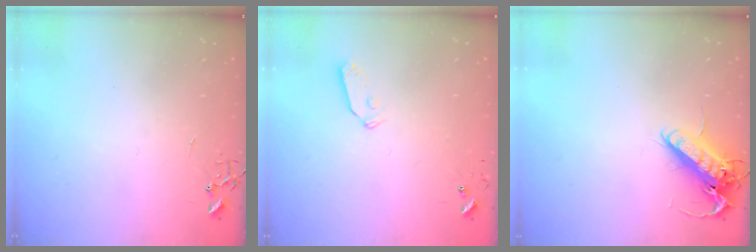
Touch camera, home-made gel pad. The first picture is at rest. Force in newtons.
{"total": 5.6, "press": 5.6, "slide": 0.3}
{"total": 13.3, "press": 13.1, "slide": 2.4}